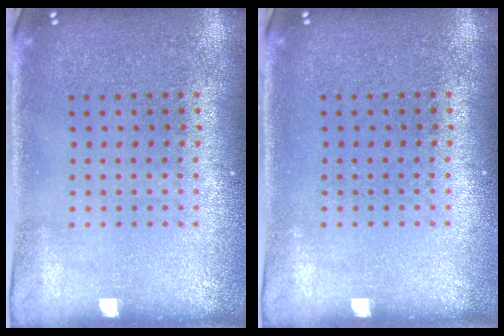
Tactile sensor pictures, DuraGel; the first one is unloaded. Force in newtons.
{"total": 0.0}